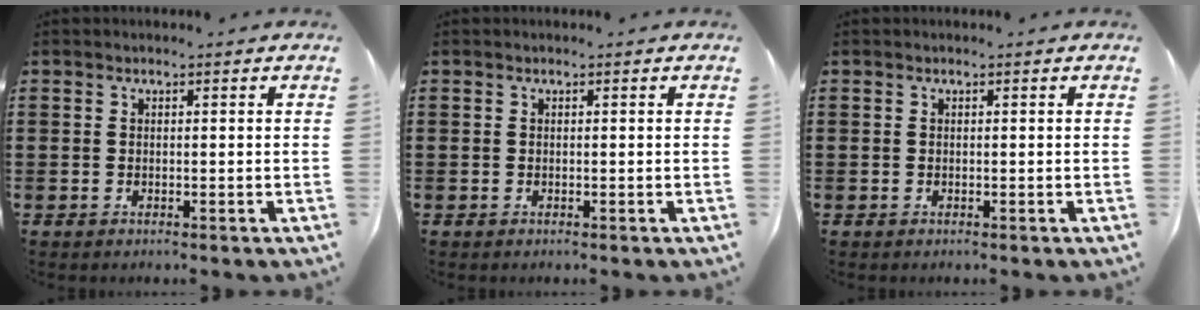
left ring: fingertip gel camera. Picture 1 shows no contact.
{"total": 0.0}
{"total": 0.0}